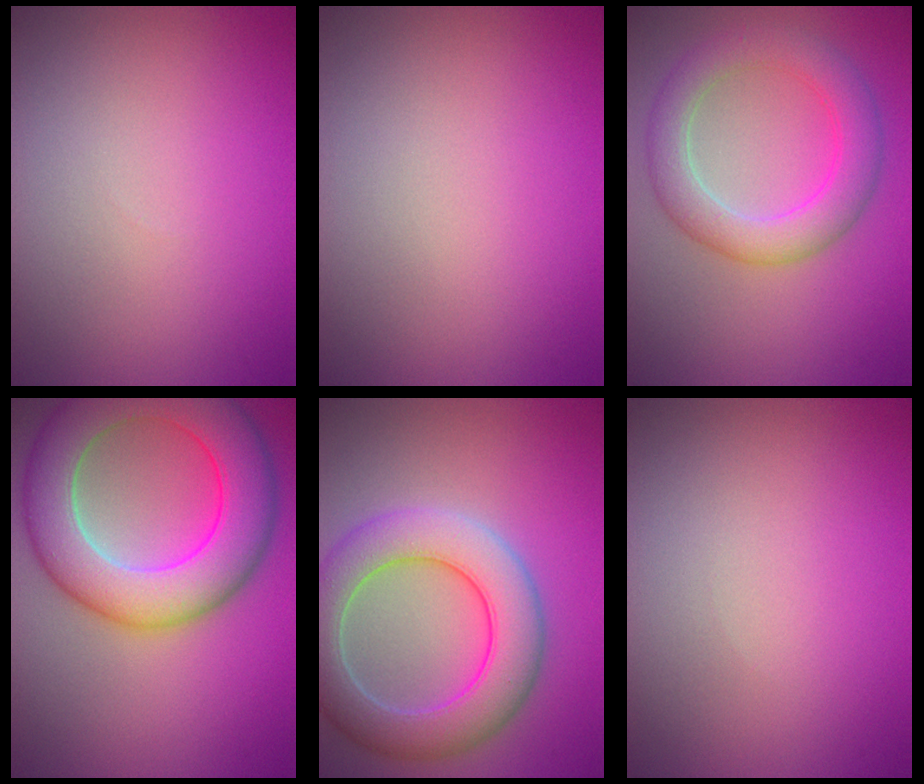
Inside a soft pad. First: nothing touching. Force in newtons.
{"total": 0.0}
{"total": 5.2, "press": 5.2, "slide": 0.1}
{"total": 10.3, "press": 10.3, "slide": 0.4}
{"total": 7.5, "press": 7.5, "slide": 0.4}
{"total": 0.0}